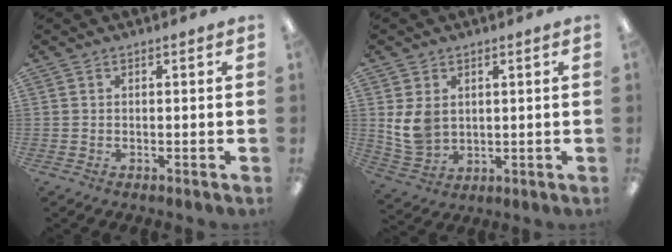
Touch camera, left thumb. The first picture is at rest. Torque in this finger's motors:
{"motor_torque": [0.90, 1.33, 0.81, -0.59, 0.05]}